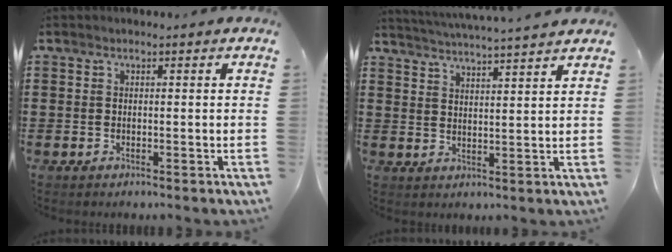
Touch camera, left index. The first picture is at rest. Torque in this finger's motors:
{"motor_torque": [1.08, -1.06, 0.30, 0.10]}